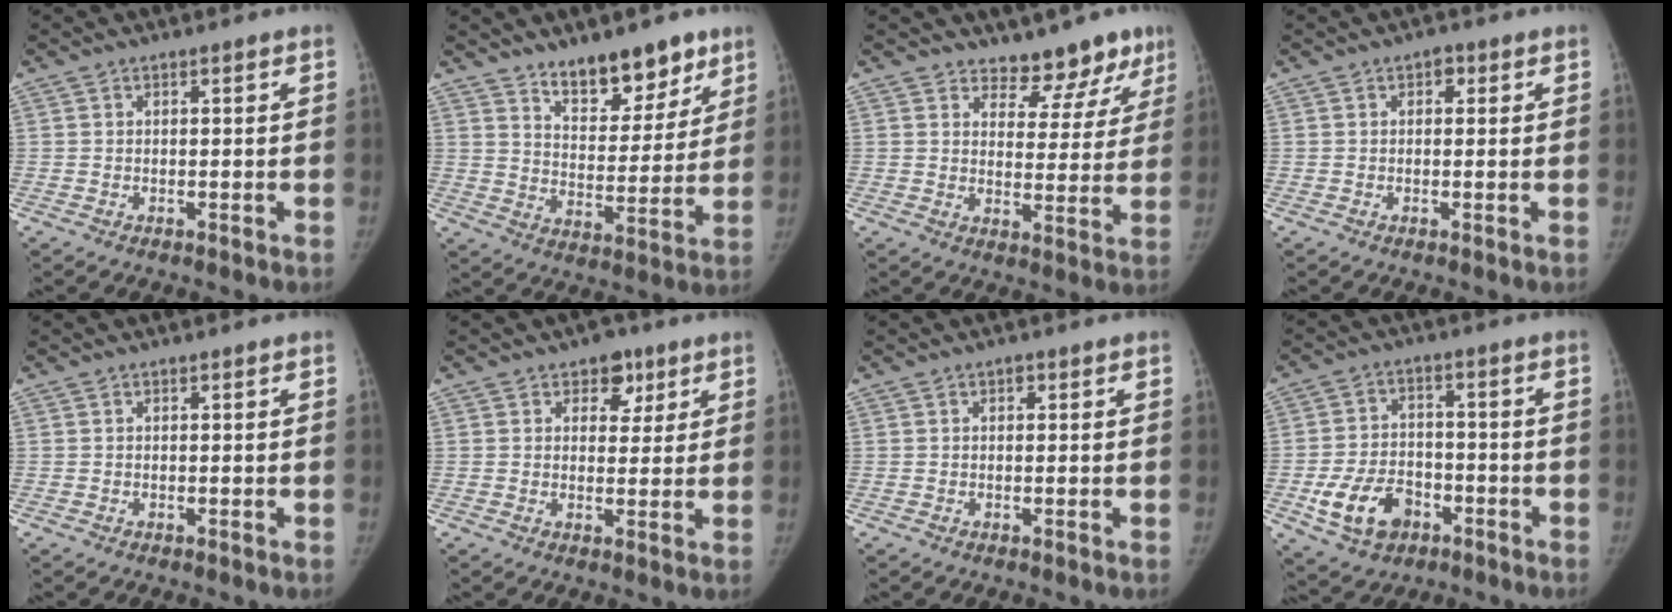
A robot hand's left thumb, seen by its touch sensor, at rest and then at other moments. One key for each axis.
{"total": 12.8, "fx": 9.3, "fy": 6.0, "fz": 6.6, "tx": -0.051, "ty": -0.066, "tz": 0.151}
{"total": 9.3, "fx": 7.6, "fy": 4.8, "fz": 2.5, "tx": 0.017, "ty": -0.053, "tz": 0.092}
{"total": 1.6, "fx": 0.5, "fy": 1.2, "fz": 1.0, "tx": 0.001, "ty": 0.003, "tz": 0.001}
{"total": 0.0}
{"total": 5.1, "fx": 2.8, "fy": 3.6, "fz": 2.2, "tx": 0.007, "ty": -0.010, "tz": 0.035}
{"total": 0.7, "fx": 0.2, "fy": 0.5, "fz": 0.4, "tx": 0.000, "ty": 0.002, "tz": 0.001}
{"total": 10.7, "fx": -4.5, "fy": 7.5, "fz": 6.0, "tx": -0.093, "ty": 0.025, "tz": -0.072}